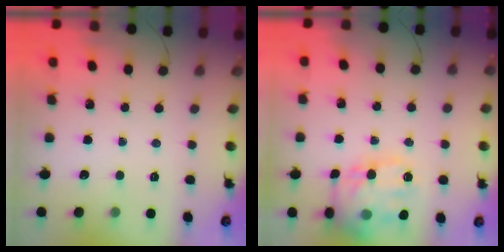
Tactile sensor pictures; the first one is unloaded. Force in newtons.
{"total": 18.4, "press": 18.3, "slide": 2.3}